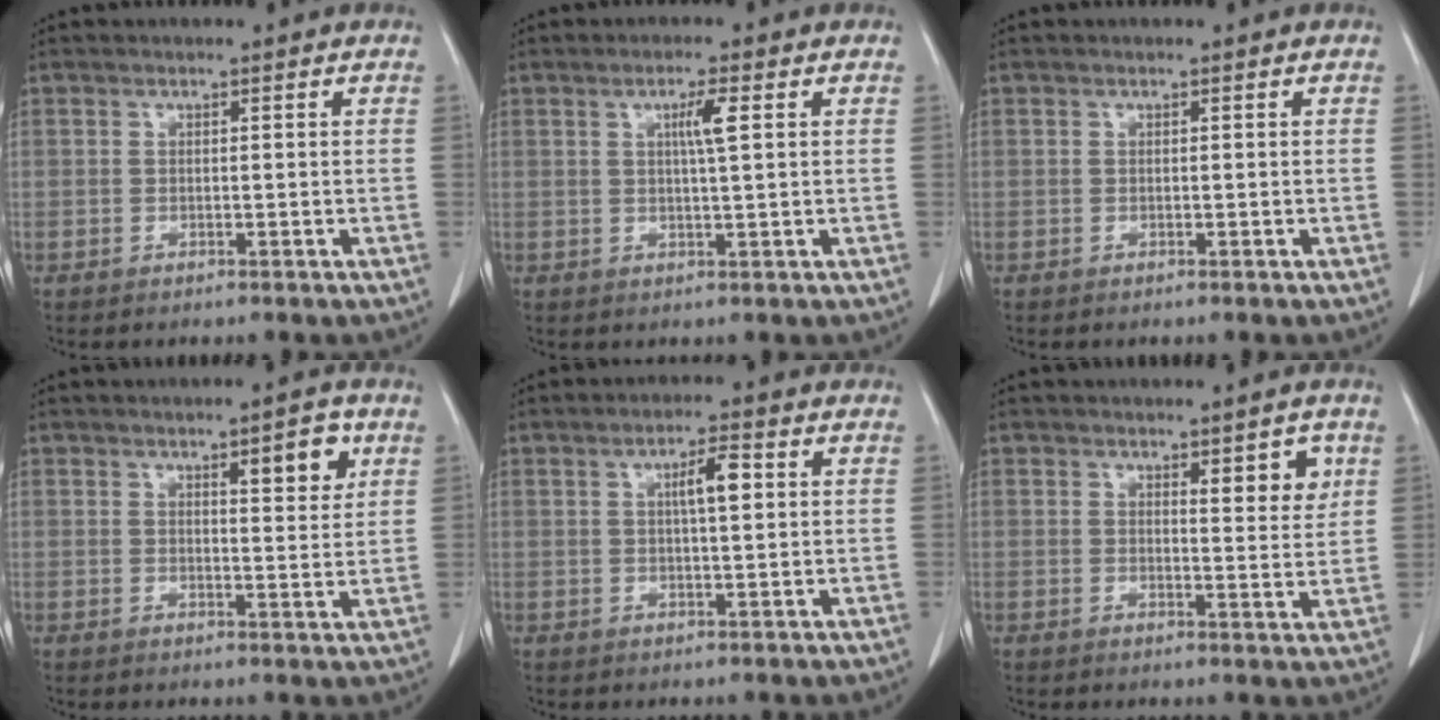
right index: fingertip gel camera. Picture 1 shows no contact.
{"total": 3.4, "force": [1.1, -0.1, 3.2], "torque": [-0.055, 0.000, 0.017]}
{"total": 0.0}
{"total": 5.1, "force": [2.6, 1.2, 4.2], "torque": [-0.056, -0.005, 0.037]}
{"total": 4.3, "force": [1.1, 0.8, 4.1], "torque": [-0.069, 0.006, 0.017]}
{"total": 4.5, "force": [2.3, 1.2, 3.7], "torque": [-0.047, -0.008, 0.031]}